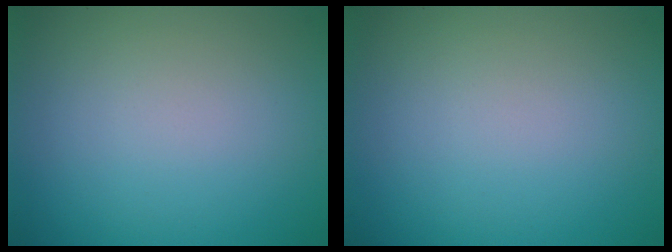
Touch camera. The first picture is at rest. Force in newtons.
{"total": 0.0}